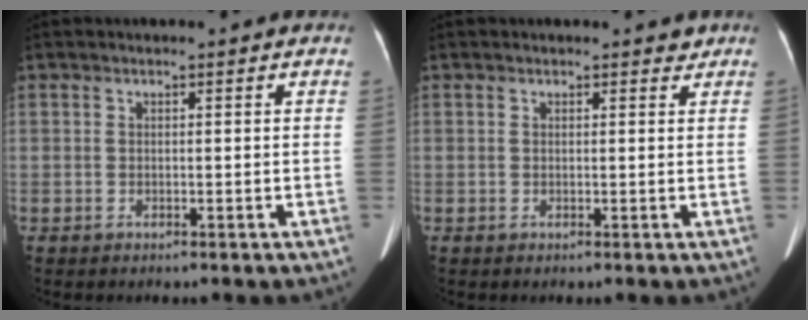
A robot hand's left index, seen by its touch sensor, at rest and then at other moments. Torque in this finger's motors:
{"motor_torque": [-0.01, -0.07, -0.05, 0.01]}